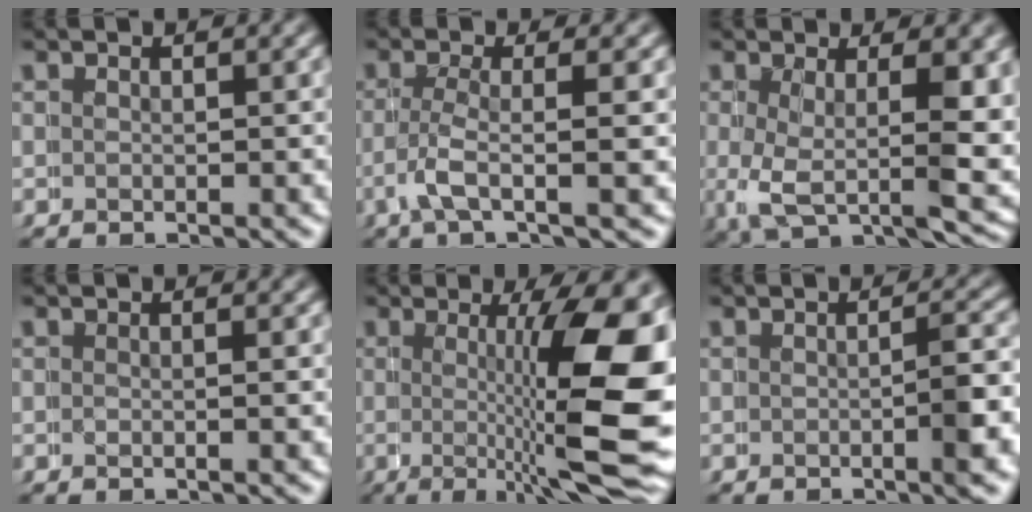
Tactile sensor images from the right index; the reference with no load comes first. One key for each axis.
{"total": 2.5, "fx": -0.4, "fy": 0.2, "fz": 2.5, "tx": -0.073, "ty": -0.008, "tz": -0.012}
{"total": 7.8, "fx": 0.5, "fy": 3.2, "fz": 7.1, "tx": -0.132, "ty": -0.012, "tz": 0.006}
{"total": 0.5, "fx": 0.1, "fy": 0.1, "fz": 0.5, "tx": -0.013, "ty": 0.002, "tz": 0.001}
{"total": 10.7, "fx": -0.3, "fy": 2.6, "fz": 10.4, "tx": -0.134, "ty": -0.005, "tz": -0.002}
{"total": 3.0, "fx": -0.7, "fy": 0.4, "fz": 2.8, "tx": -0.028, "ty": 0.009, "tz": -0.014}